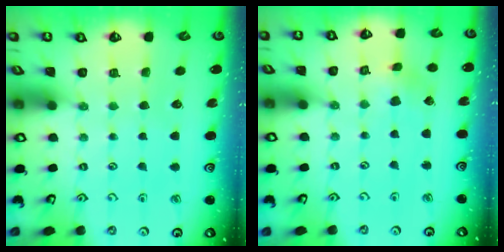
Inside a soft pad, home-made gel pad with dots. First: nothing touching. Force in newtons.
{"total": 2.8, "press": 2.8, "slide": 0.3}